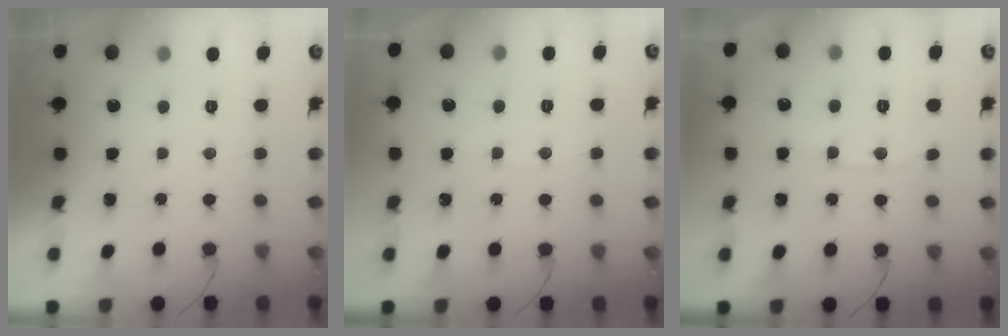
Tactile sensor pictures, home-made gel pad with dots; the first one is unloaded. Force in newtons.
{"total": 3.6, "press": 3.6, "slide": 0.5}
{"total": 5.7, "press": 5.6, "slide": 0.8}